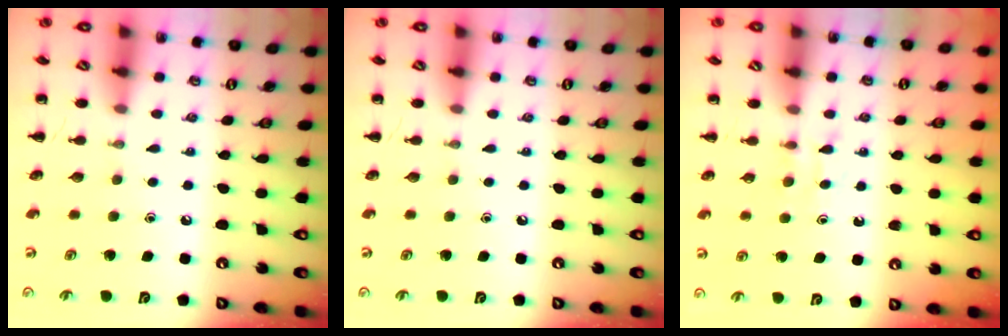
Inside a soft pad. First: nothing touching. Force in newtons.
{"total": 0.0}
{"total": 3.7, "press": 3.6, "slide": 1.2}